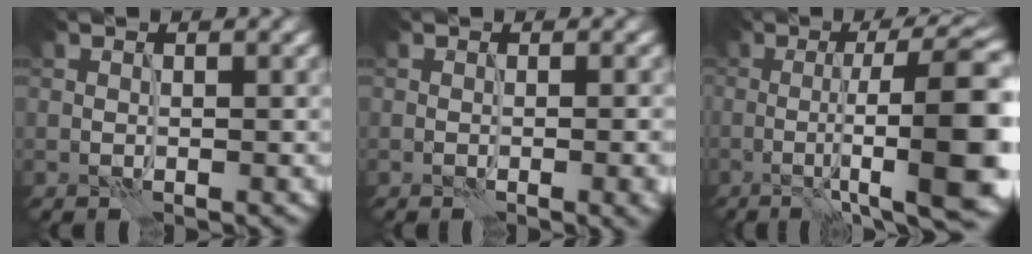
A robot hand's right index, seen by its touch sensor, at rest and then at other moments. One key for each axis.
{"total": 2.6, "fx": -0.4, "fy": 1.0, "fz": 2.3, "tx": -0.009, "ty": 0.006, "tz": -0.002}
{"total": 14.2, "fx": -1.5, "fy": 3.9, "fz": 13.5, "tx": -0.148, "ty": 0.020, "tz": -0.019}